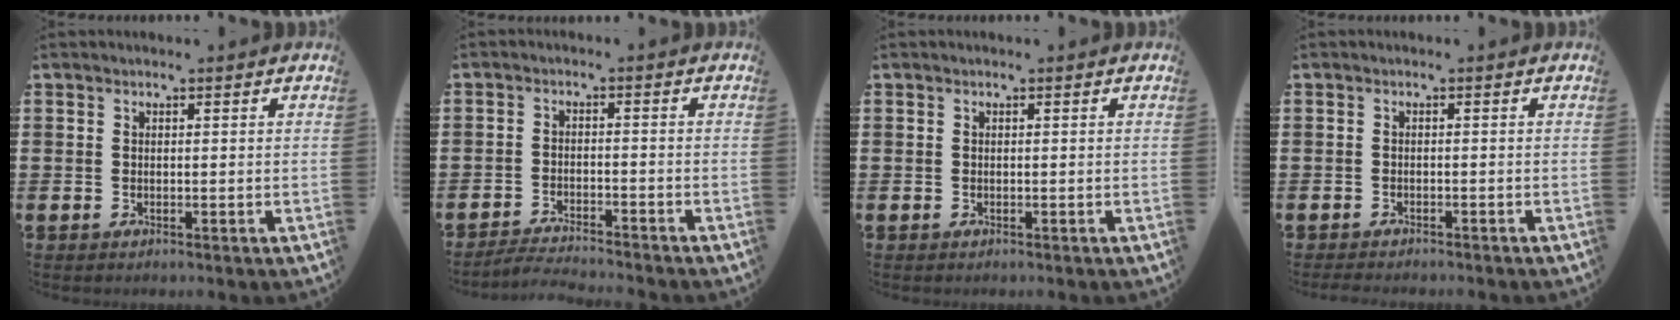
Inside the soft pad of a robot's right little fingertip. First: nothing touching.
{"total": 2.7, "force": [-2.7, -0.2, 0.1], "torque": [-0.004, 0.003, -0.057]}
{"total": 0.0}
{"total": 0.9, "force": [-0.9, 0.0, 0.1], "torque": [-0.003, -0.003, -0.017]}